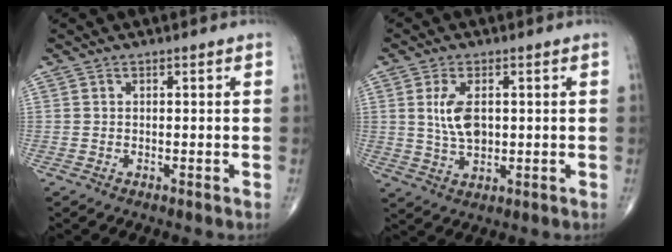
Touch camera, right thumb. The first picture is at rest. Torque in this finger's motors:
{"motor_torque": [-0.51, 0.77, 0.81, 0.28, 0.10]}